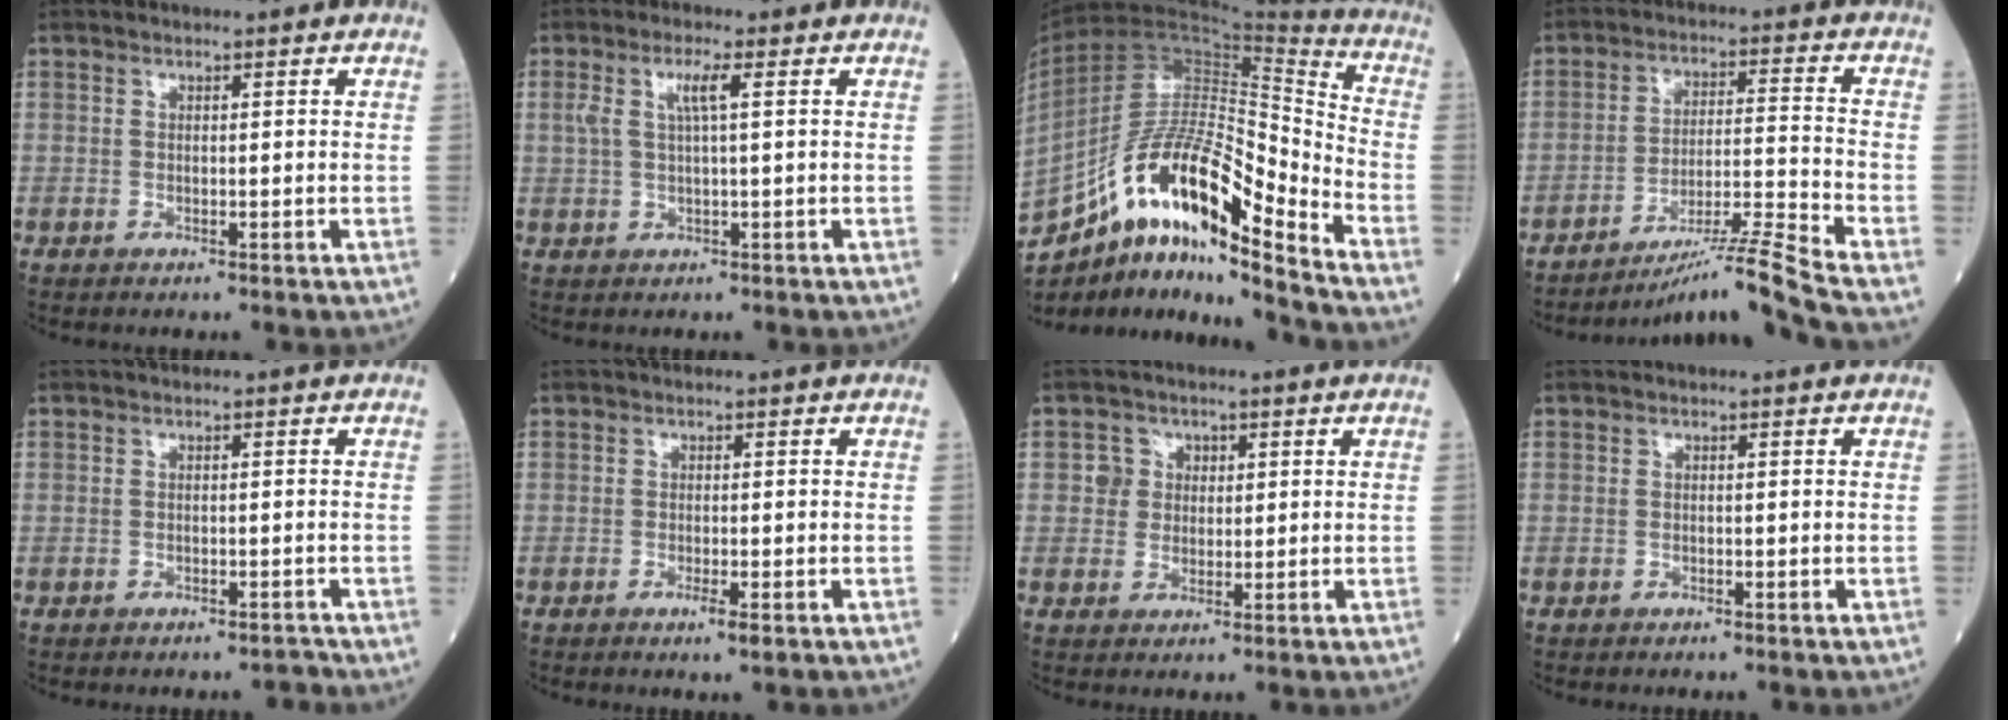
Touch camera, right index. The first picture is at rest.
{"total": 3.6, "force": [1.2, 0.2, 3.4], "torque": [-0.072, 0.011, 0.024]}
{"total": 21.4, "force": [-13.6, 3.3, 16.2], "torque": [-0.324, 0.006, -0.242]}
{"total": 11.0, "force": [-9.3, -3.9, 4.4], "torque": [-0.065, -0.001, -0.163]}
{"total": 0.9, "force": [-0.8, 0.1, 0.2], "torque": [0.003, 0.000, -0.013]}
{"total": 1.5, "force": [-0.6, -0.1, 1.4], "torque": [-0.024, -0.005, -0.011]}
{"total": 3.2, "force": [0.8, 3.0, 0.4], "torque": [0.002, 0.006, 0.010]}
{"total": 0.0}